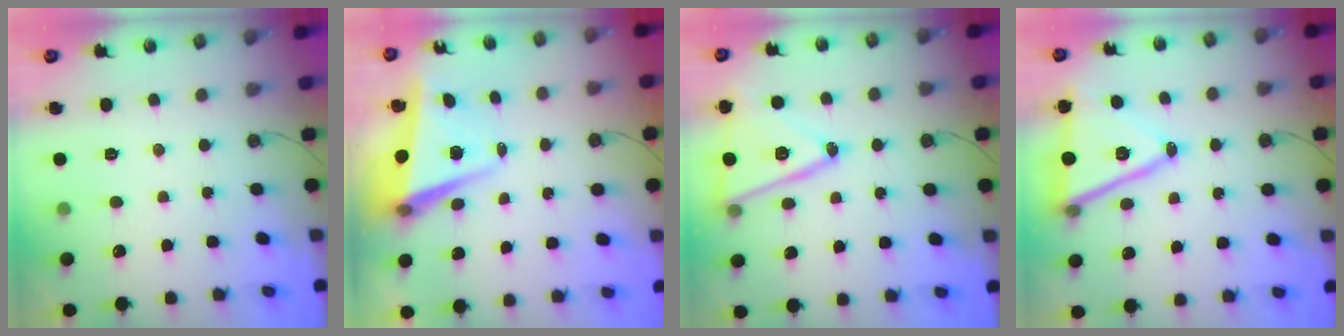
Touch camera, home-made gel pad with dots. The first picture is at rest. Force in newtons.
{"total": 5.3, "press": 4.9, "slide": 1.9}
{"total": 16.2, "press": 15.9, "slide": 3.4}
{"total": 15.0, "press": 14.5, "slide": 3.7}